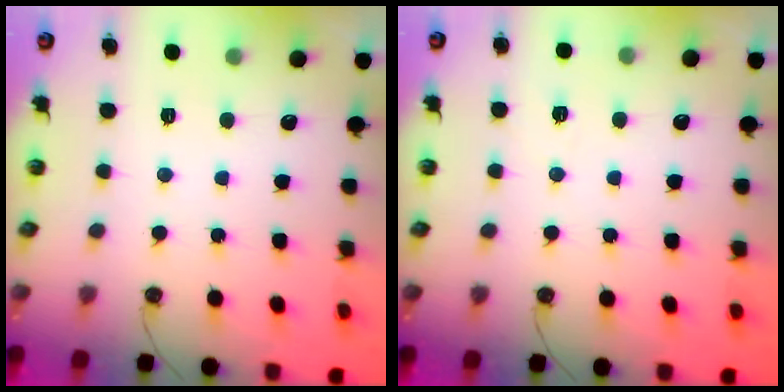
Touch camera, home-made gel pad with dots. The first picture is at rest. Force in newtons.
{"total": 5.5, "press": 3.2, "slide": 4.5}